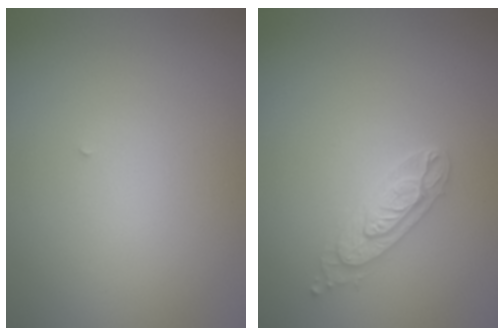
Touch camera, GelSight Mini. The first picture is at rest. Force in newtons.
{"total": 2.6, "press": 2.4, "slide": 1.1}